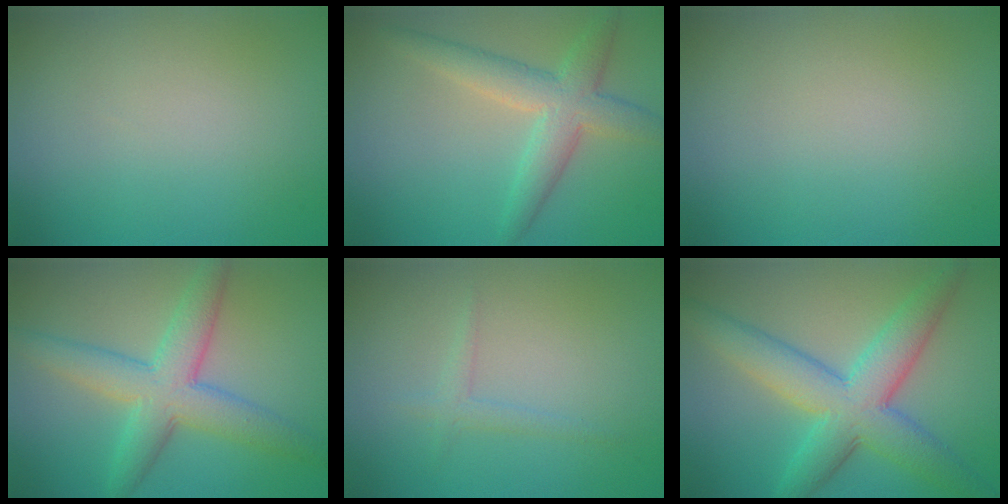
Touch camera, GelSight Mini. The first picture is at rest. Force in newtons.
{"total": 4.5, "press": 4.5, "slide": 0.0}
{"total": 0.0}
{"total": 5.8, "press": 5.8, "slide": 0.0}
{"total": 1.2, "press": 1.2, "slide": 0.1}
{"total": 7.6, "press": 7.5, "slide": 0.3}